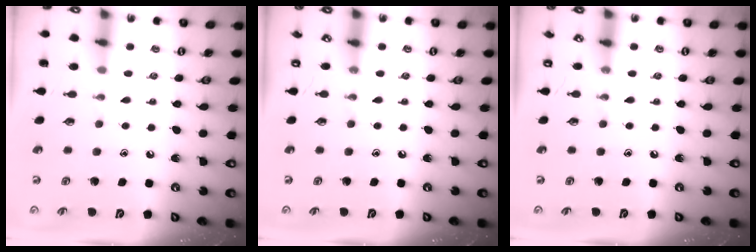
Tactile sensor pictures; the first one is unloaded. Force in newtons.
{"total": 0.0}
{"total": 0.0}